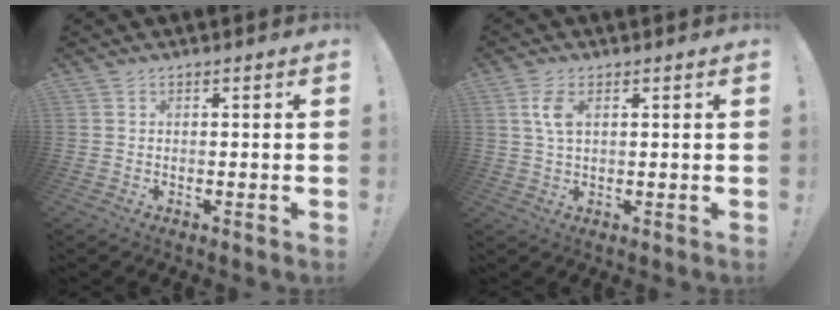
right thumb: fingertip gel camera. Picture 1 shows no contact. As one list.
[{"total": 5.0, "force": [1.5, 2.3, 4.2], "torque": [-0.079, -0.003, 0.023]}]